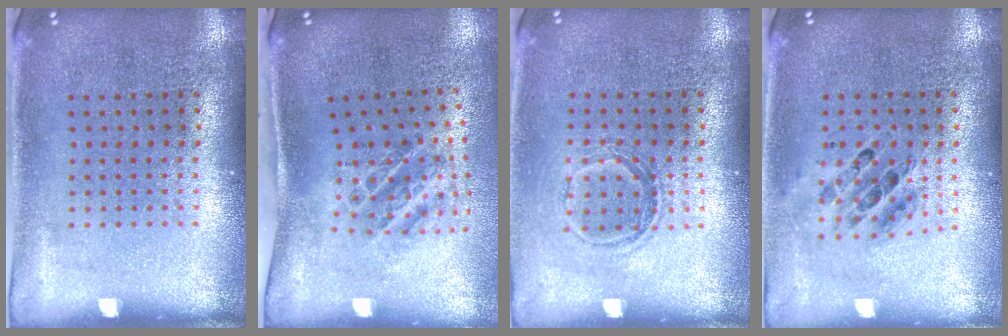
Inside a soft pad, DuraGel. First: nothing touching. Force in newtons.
{"total": 1.3, "press": 1.1, "slide": 0.7}
{"total": 1.2, "press": 1.0, "slide": 0.6}
{"total": 0.8, "press": 0.7, "slide": 0.2}